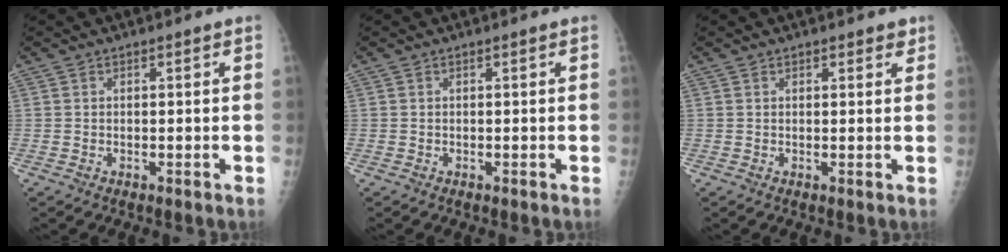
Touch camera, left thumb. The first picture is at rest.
{"total": 0.0}
{"total": 1.8, "force": [1.3, 0.9, 0.8], "torque": [0.006, -0.005, 0.012]}